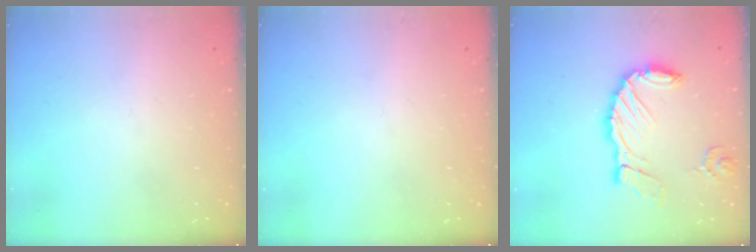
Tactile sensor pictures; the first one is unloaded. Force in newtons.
{"total": 0.0}
{"total": 13.3, "press": 13.2, "slide": 1.6}